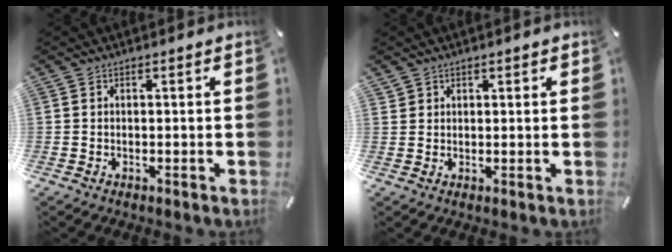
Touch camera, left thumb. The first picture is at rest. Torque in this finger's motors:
{"motor_torque": [0.37, -0.77, 0.02, -0.02, 0.00]}